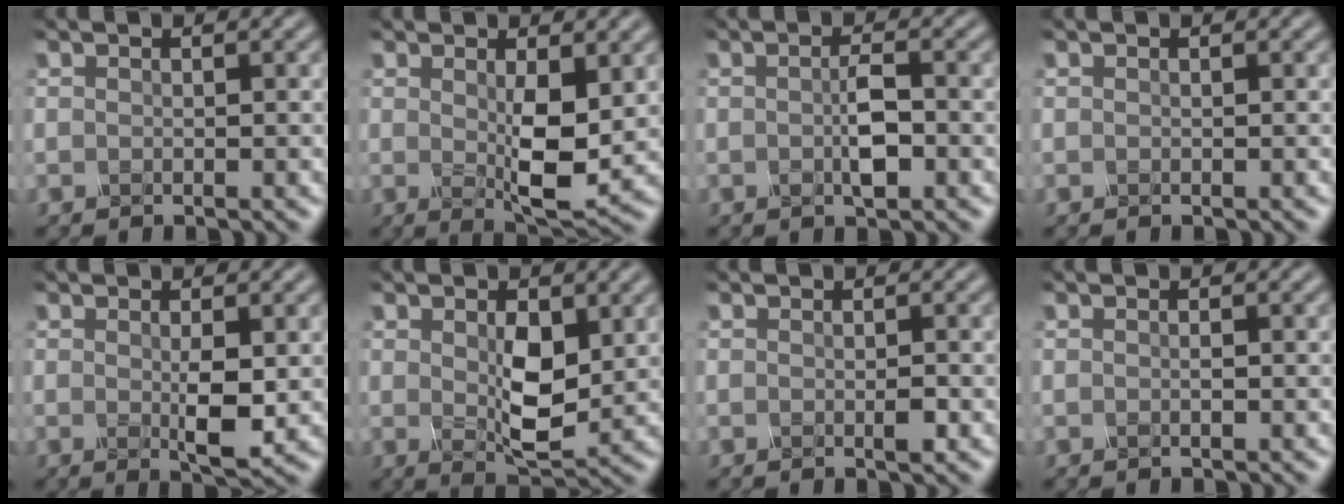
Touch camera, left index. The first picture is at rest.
{"total": 4.1, "force": [0.3, 1.0, 4.0], "torque": [-0.087, -0.012, 0.017]}
{"total": 1.8, "force": [-0.3, 0.1, 1.8], "torque": [-0.046, 0.001, 0.000]}
{"total": 0.0}
{"total": 2.6, "force": [-0.1, 0.3, 2.6], "torque": [-0.062, -0.007, 0.007]}
{"total": 3.8, "force": [0.5, 1.6, 3.4], "torque": [-0.076, -0.007, 0.020]}
{"total": 0.8, "force": [-0.4, -0.2, 0.7], "torque": [-0.025, -0.002, -0.001]}
{"total": 0.0}